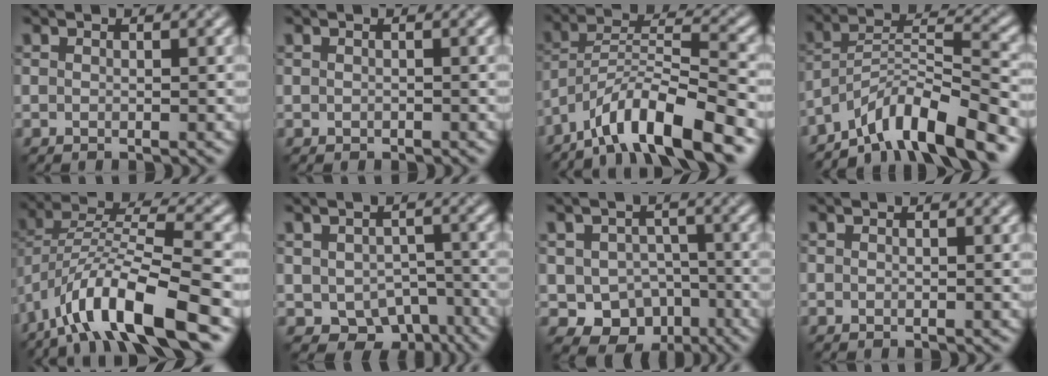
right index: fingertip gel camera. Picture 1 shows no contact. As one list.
[{"total": 0.0}, {"total": 9.9, "force": [-7.0, 2.3, 6.6], "torque": [-0.104, 0.012, -0.134]}, {"total": 9.2, "force": [-7.2, 1.8, 5.4], "torque": [-0.078, 0.013, -0.138]}, {"total": 11.3, "force": [-6.4, 3.2, 8.8], "torque": [-0.155, 0.009, -0.123]}, {"total": 6.4, "force": [-3.3, 4.2, 3.5], "torque": [-0.048, -0.026, -0.041]}, {"total": 6.6, "force": [-2.7, 5.4, 2.7], "torque": [-0.018, -0.007, -0.034]}, {"total": 0.0}]